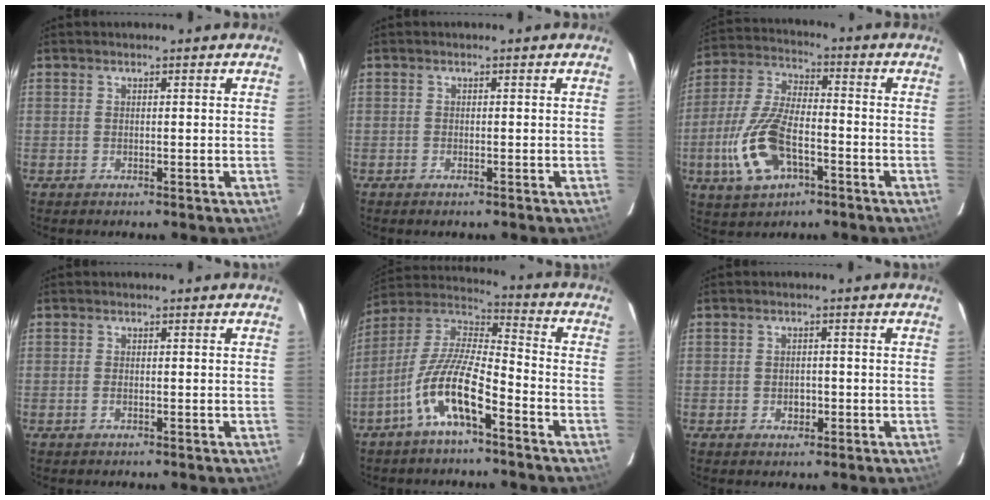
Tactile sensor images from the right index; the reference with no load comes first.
{"total": 0.7, "force": [-0.5, 0.3, 0.3], "torque": [-0.007, -0.001, -0.011]}
{"total": 14.6, "force": [-5.3, 6.9, 11.7], "torque": [-0.261, -0.004, -0.097]}
{"total": 0.9, "force": [-0.4, 0.4, 0.6], "torque": [-0.014, 0.000, -0.009]}
{"total": 13.0, "force": [-6.8, 3.2, 10.6], "torque": [-0.214, -0.003, -0.132]}
{"total": 2.2, "force": [-0.7, 1.8, 1.1], "torque": [-0.017, 0.004, -0.005]}